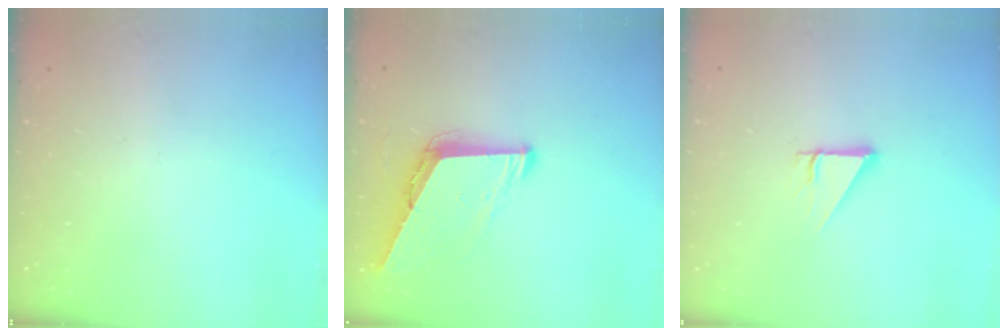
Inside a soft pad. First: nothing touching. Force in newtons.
{"total": 8.3, "press": 7.8, "slide": 3.1}
{"total": 3.8, "press": 3.8, "slide": 0.3}